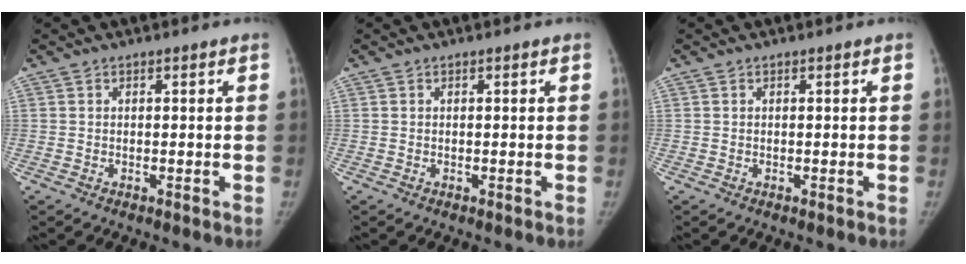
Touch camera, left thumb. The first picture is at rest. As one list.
[{"total": 0.0}, {"total": 0.0}]